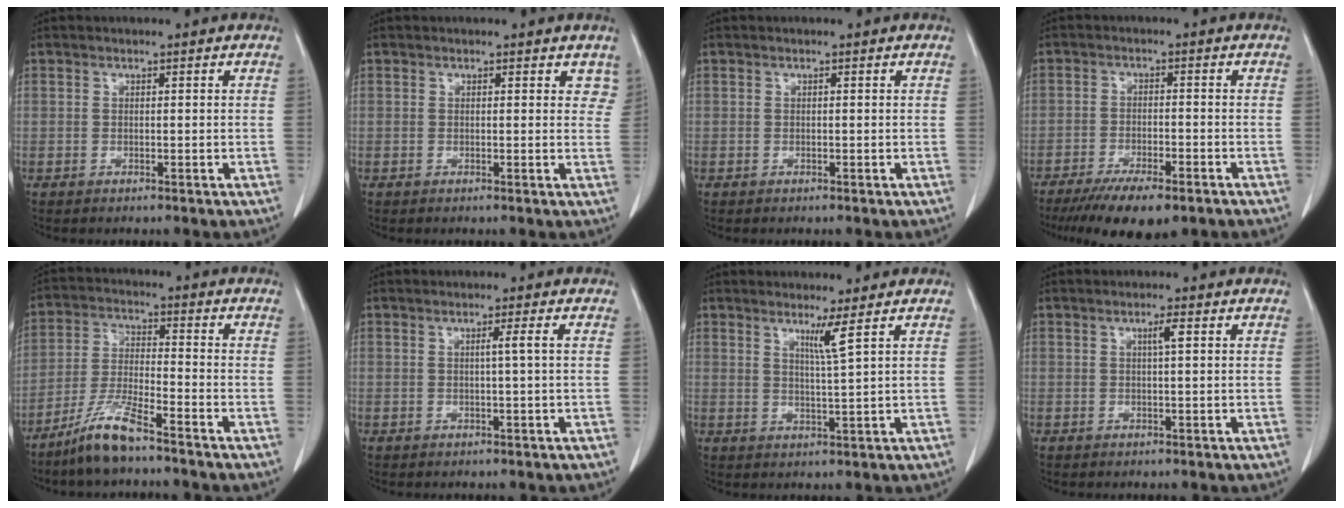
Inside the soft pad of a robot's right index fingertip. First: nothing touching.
{"total": 2.5, "force": [1.9, 1.4, 0.8], "torque": [0.013, -0.003, 0.007]}
{"total": 0.0}
{"total": 10.1, "force": [-7.3, 2.7, 6.4], "torque": [-0.096, -0.016, -0.113]}
{"total": 8.0, "force": [-6.3, 0.4, 5.0], "torque": [-0.109, -0.020, -0.127]}
{"total": 1.5, "force": [0.1, -0.6, 1.3], "torque": [-0.019, 0.001, 0.001]}
{"total": 3.2, "force": [1.7, -1.3, 2.3], "torque": [-0.044, -0.017, 0.035]}
{"total": 1.6, "force": [0.4, -0.1, 1.6], "torque": [-0.029, 0.003, 0.005]}